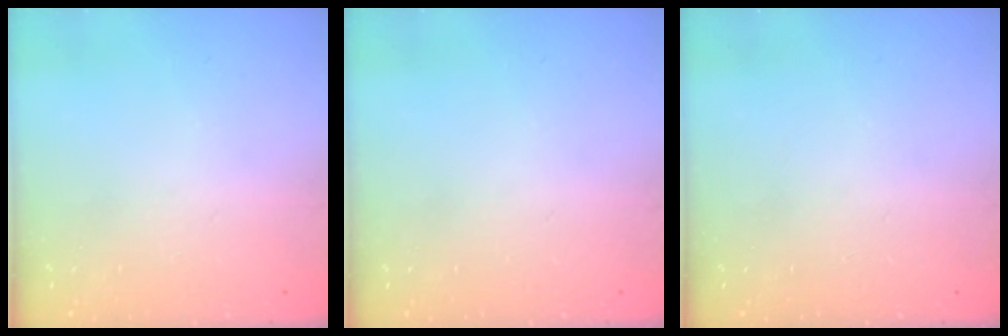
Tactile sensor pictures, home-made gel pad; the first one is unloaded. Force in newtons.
{"total": 0.0}
{"total": 0.0}